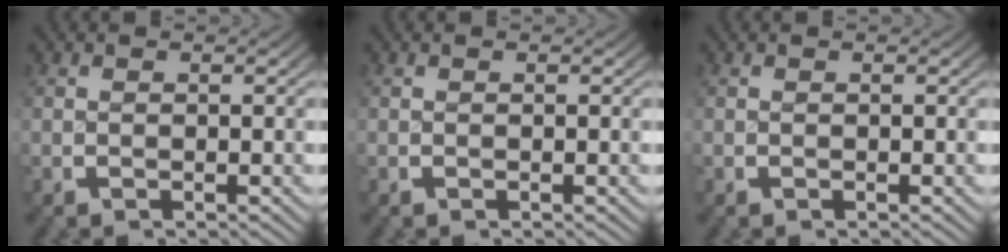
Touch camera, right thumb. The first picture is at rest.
{"total": 0.0}
{"total": 0.0}